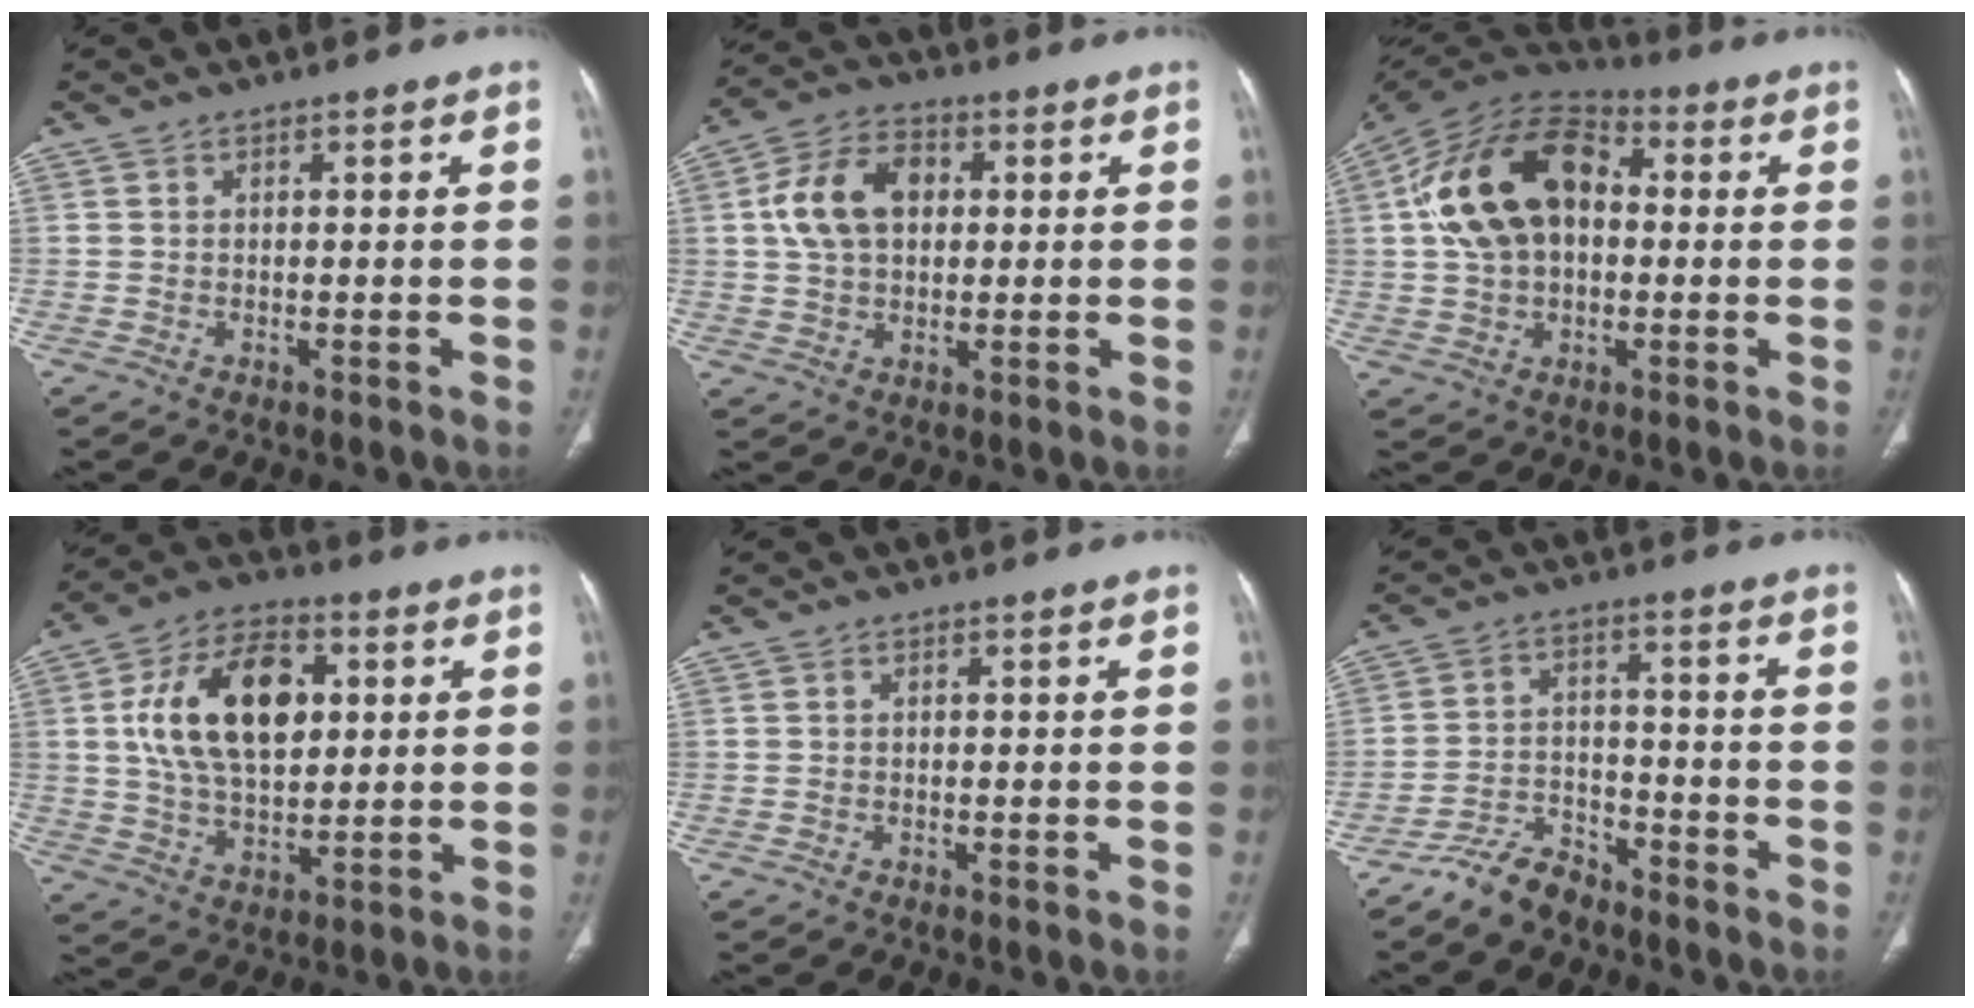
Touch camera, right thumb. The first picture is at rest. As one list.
[{"total": 11.1, "force": [1.9, 7.6, 7.9], "torque": [-0.135, 0.015, 0.031]}, {"total": 18.8, "force": [2.3, 12.3, 14.0], "torque": [-0.241, 0.029, 0.034]}, {"total": 17.9, "force": [3.8, 10.7, 13.9], "torque": [-0.221, 0.004, 0.067]}, {"total": 0.0}, {"total": 6.9, "force": [-5.9, 3.0, 2.0], "torque": [-0.035, 0.037, -0.114]}]